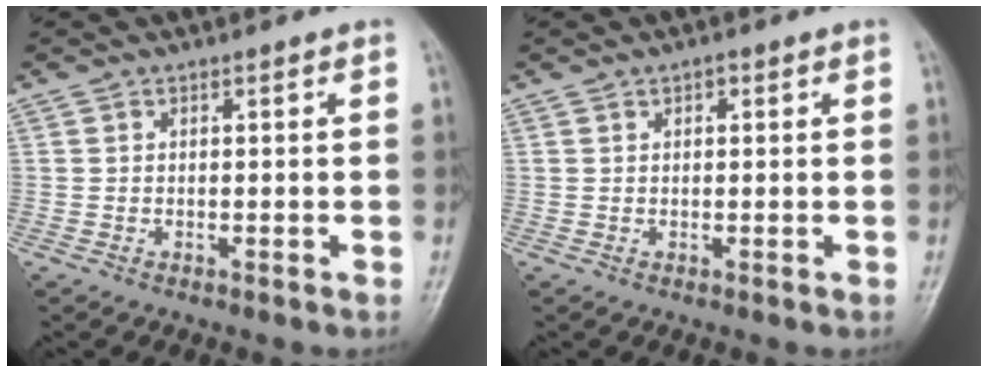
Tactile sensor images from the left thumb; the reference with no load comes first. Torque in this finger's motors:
{"motor_torque": [-0.28, -0.04, -0.06, 0.07, -0.07]}